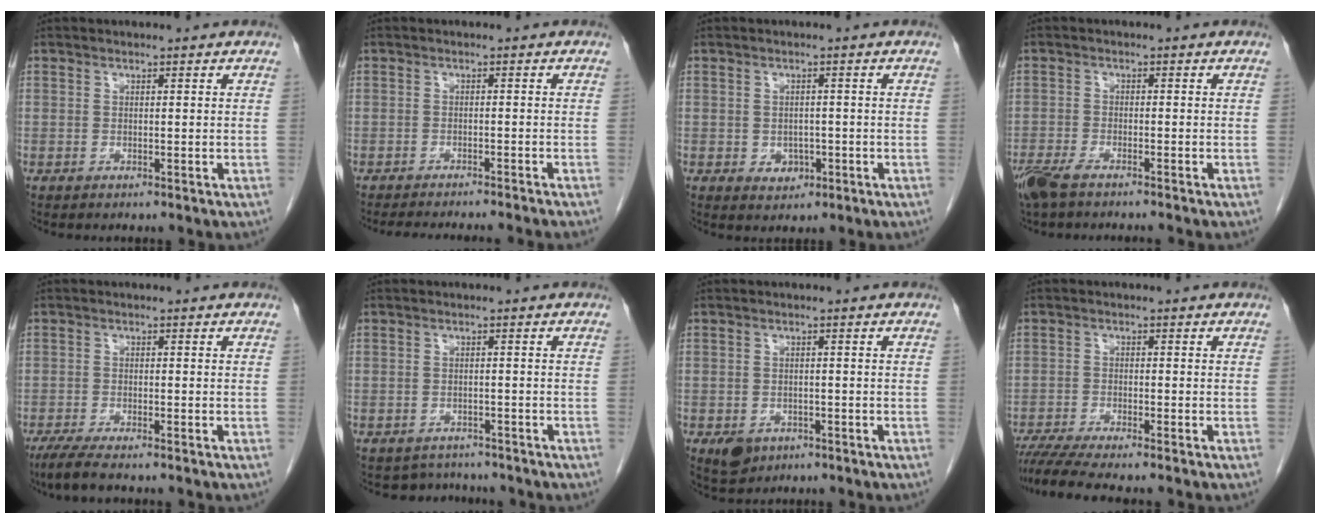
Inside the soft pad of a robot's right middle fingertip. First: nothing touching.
{"total": 10.4, "force": [-9.5, 0.1, 4.2], "torque": [-0.039, -0.015, -0.122]}
{"total": 2.6, "force": [-0.8, 2.1, 1.3], "torque": [-0.015, 0.003, -0.003]}
{"total": 6.0, "force": [-4.9, 1.0, 3.4], "torque": [-0.060, -0.012, -0.085]}
{"total": 4.3, "force": [-3.4, 0.3, 2.7], "torque": [-0.051, -0.012, -0.060]}
{"total": 3.6, "force": [-3.3, 1.4, -0.4], "torque": [0.006, 0.008, -0.047]}
{"total": 3.6, "force": [-1.9, 2.7, 1.5], "torque": [-0.024, 0.000, -0.021]}
{"total": 6.9, "force": [-6.0, -0.5, 3.4], "torque": [-0.052, -0.017, -0.102]}